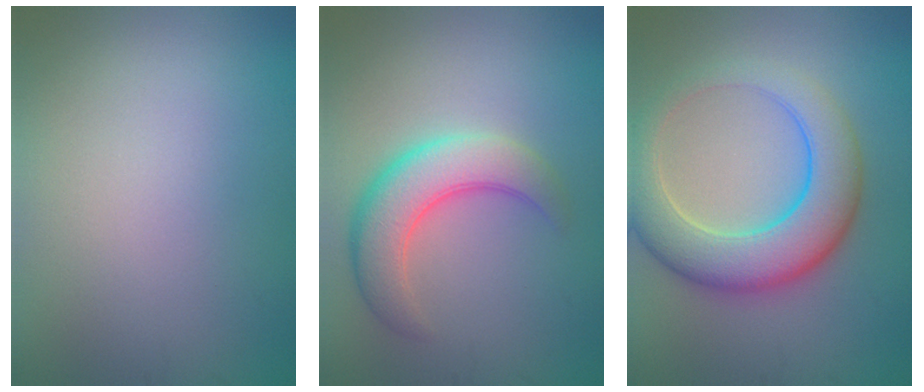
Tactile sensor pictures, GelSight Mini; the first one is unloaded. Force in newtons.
{"total": 5.5, "press": 5.5, "slide": 0.3}
{"total": 7.7, "press": 7.7, "slide": 0.2}